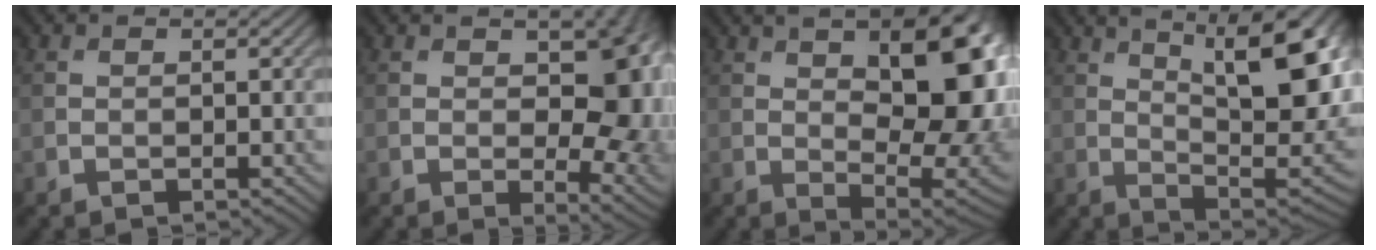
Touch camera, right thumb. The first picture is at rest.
{"total": 11.9, "force": [0.7, 6.5, 9.9], "torque": [-0.126, -0.013, 0.023]}
{"total": 18.1, "force": [4.1, 8.8, 15.3], "torque": [-0.196, 0.017, 0.063]}
{"total": 17.0, "force": [6.0, 6.2, 14.6], "torque": [-0.210, 0.027, 0.097]}